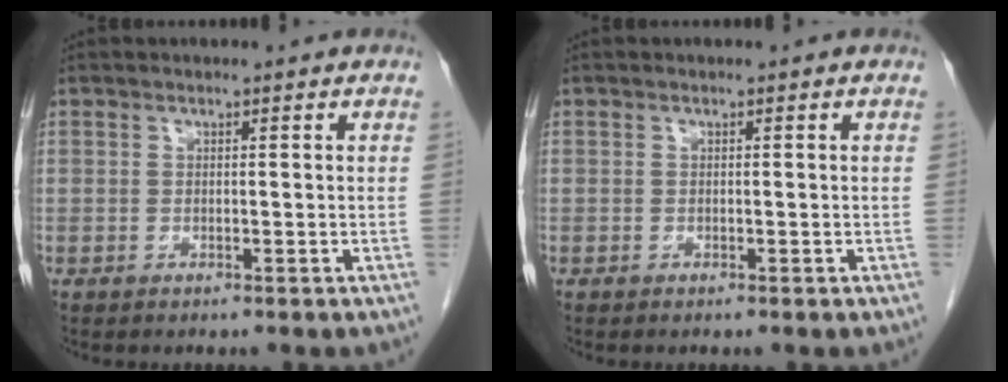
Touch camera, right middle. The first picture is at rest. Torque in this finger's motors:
{"motor_torque": [0.42, -0.33, -0.02, -0.06]}